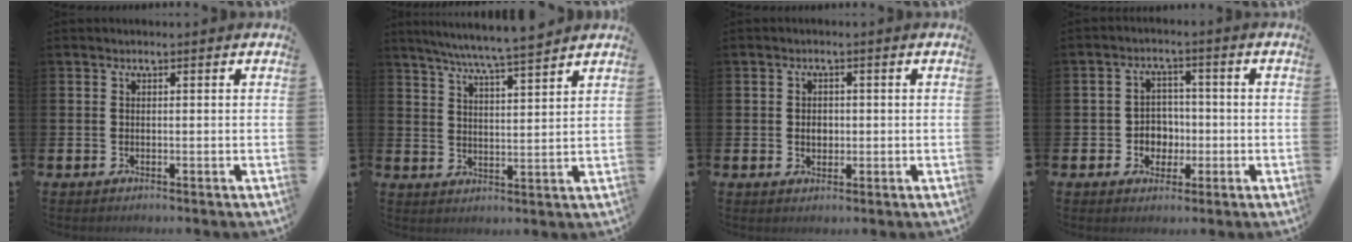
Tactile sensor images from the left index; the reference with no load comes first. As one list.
[{"total": 6.9, "force": [6.5, -0.2, 2.3], "torque": [-0.068, -0.036, 0.115]}, {"total": 2.0, "force": [0.0, 1.6, 1.2], "torque": [-0.006, 0.001, -0.006]}, {"total": 3.8, "force": [-0.6, 3.6, 1.1], "torque": [-0.022, 0.001, -0.020]}]